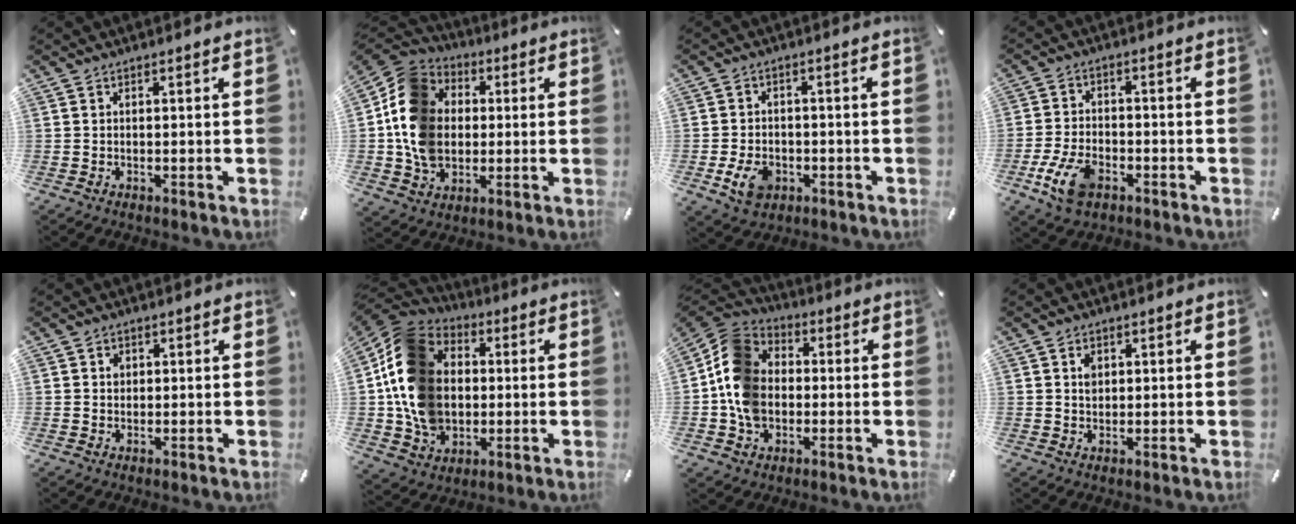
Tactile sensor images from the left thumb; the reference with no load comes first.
{"total": 15.0, "force": [-0.2, 13.0, 7.5], "torque": [-0.176, 0.023, -0.004]}
{"total": 6.5, "force": [-2.2, 4.8, 3.7], "torque": [-0.078, 0.003, -0.042]}
{"total": 9.1, "force": [-4.4, 5.3, 5.9], "torque": [-0.133, 0.011, -0.080]}
{"total": 1.6, "force": [0.4, 1.4, 0.4], "torque": [0.006, -0.002, 0.003]}
{"total": 18.5, "force": [-0.1, 15.5, 10.1], "torque": [-0.220, 0.009, 0.000]}
{"total": 13.1, "force": [-1.9, 11.2, 6.5], "torque": [-0.146, 0.035, -0.033]}
{"total": 2.3, "force": [0.7, 1.9, 1.0], "torque": [-0.008, -0.003, 0.010]}